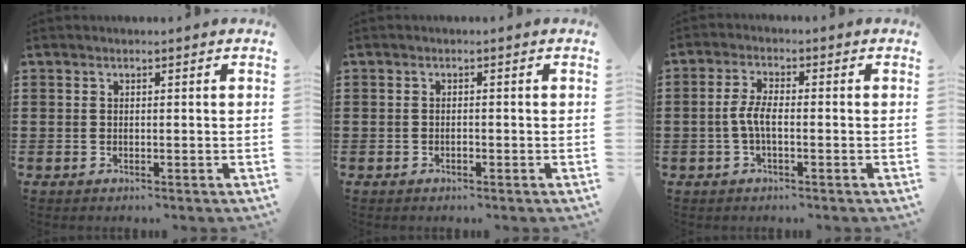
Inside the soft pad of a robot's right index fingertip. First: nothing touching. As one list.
[{"total": 0.9, "force": [-0.5, 0.2, 0.7], "torque": [-0.016, -0.007, -0.006]}, {"total": 3.6, "force": [-0.7, 1.1, 3.3], "torque": [-0.088, -0.005, -0.023]}]